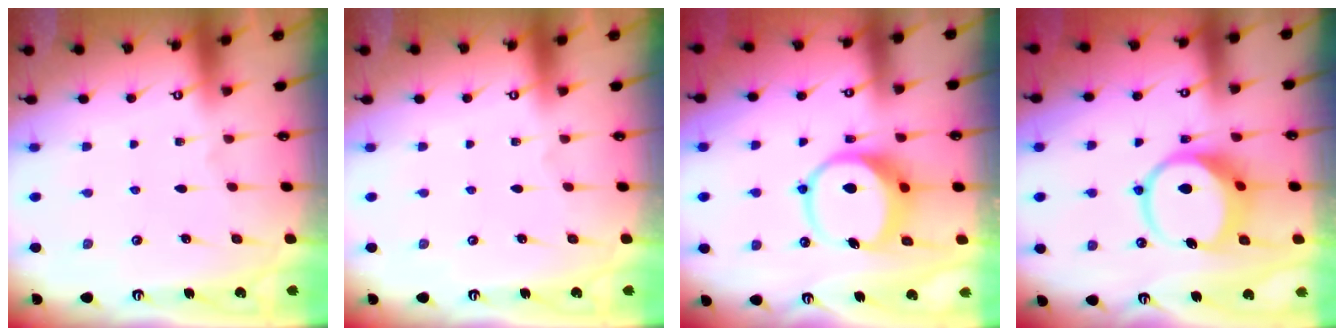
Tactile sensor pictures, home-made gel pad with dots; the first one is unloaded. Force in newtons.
{"total": 0.0}
{"total": 10.4, "press": 10.4, "slide": 1.3}
{"total": 9.4, "press": 9.3, "slide": 1.3}